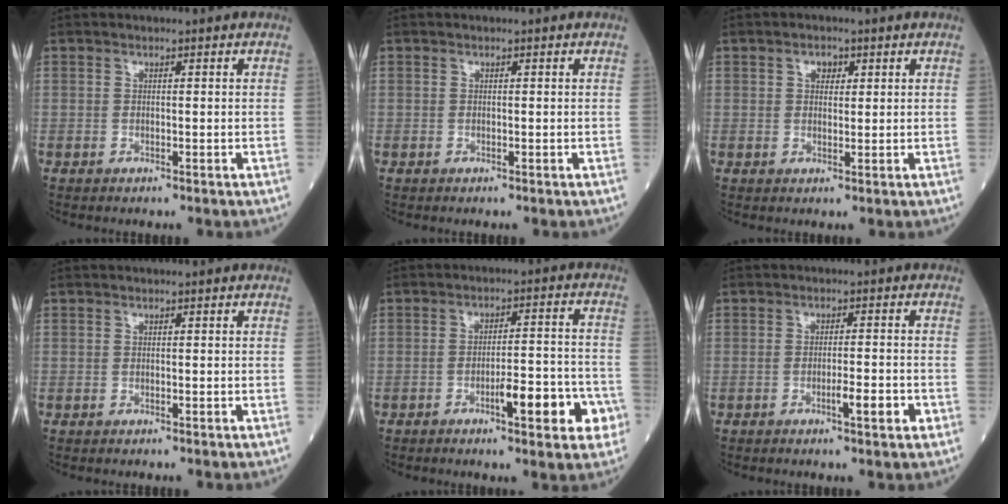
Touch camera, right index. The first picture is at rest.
{"total": 0.0}
{"total": 2.1, "force": [1.0, 1.4, 1.2], "torque": [-0.017, 0.004, 0.017]}
{"total": 0.0}
{"total": 9.0, "force": [-3.8, 1.9, 7.9], "torque": [-0.103, 0.011, -0.047]}
{"total": 3.5, "force": [-1.4, 0.4, 3.2], "torque": [-0.049, 0.000, -0.018]}